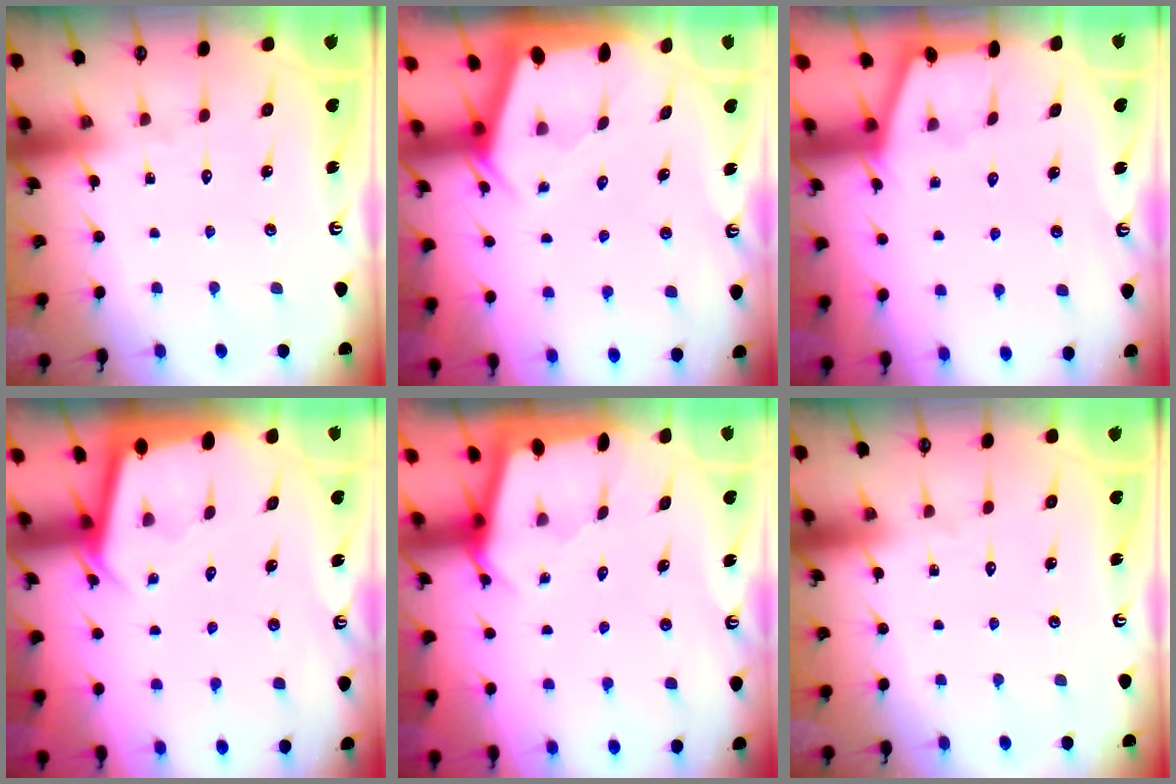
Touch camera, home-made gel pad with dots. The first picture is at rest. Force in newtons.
{"total": 2.0, "press": 2.0, "slide": 0.2}
{"total": 1.5, "press": 1.5, "slide": 0.2}
{"total": 2.5, "press": 2.5, "slide": 0.1}
{"total": 2.3, "press": 2.3, "slide": 0.3}
{"total": 0.0}